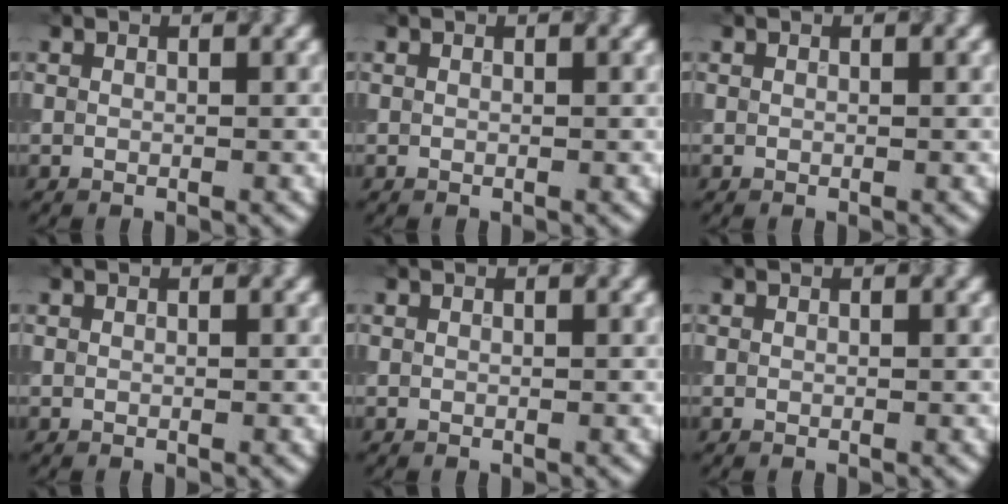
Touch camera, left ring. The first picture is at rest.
{"total": 0.0}
{"total": 0.0}
{"total": 0.0}
{"total": 0.0}
{"total": 0.0}